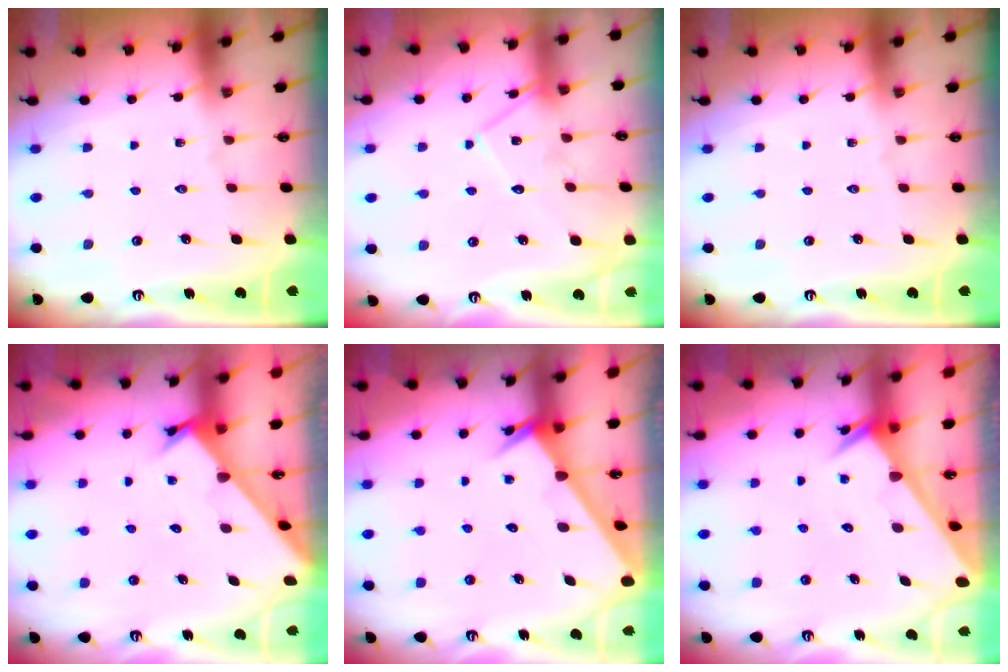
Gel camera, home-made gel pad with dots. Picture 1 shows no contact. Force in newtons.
{"total": 10.9, "press": 10.9, "slide": 0.6}
{"total": 0.0}
{"total": 2.3, "press": 2.3, "slide": 0.2}
{"total": 2.4, "press": 2.4, "slide": 0.1}
{"total": 2.5, "press": 2.5, "slide": 0.1}